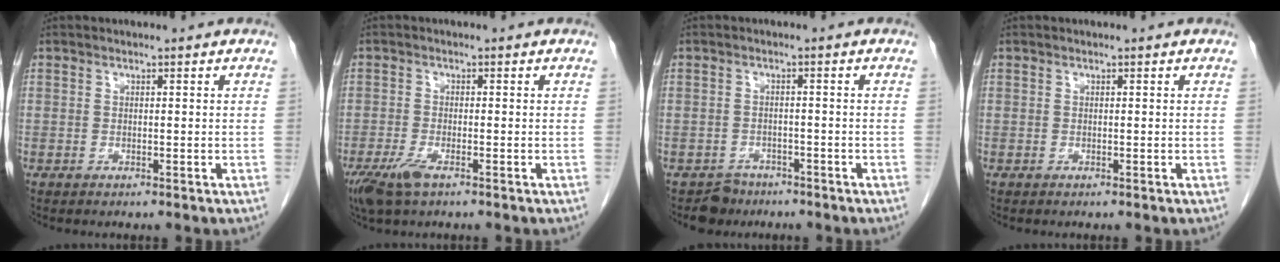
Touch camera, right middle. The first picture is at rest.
{"total": 4.4, "force": [-2.7, 1.1, 3.3], "torque": [-0.077, -0.012, -0.049]}
{"total": 2.8, "force": [-2.2, 1.7, -0.4], "torque": [0.002, 0.007, -0.033]}
{"total": 0.0}